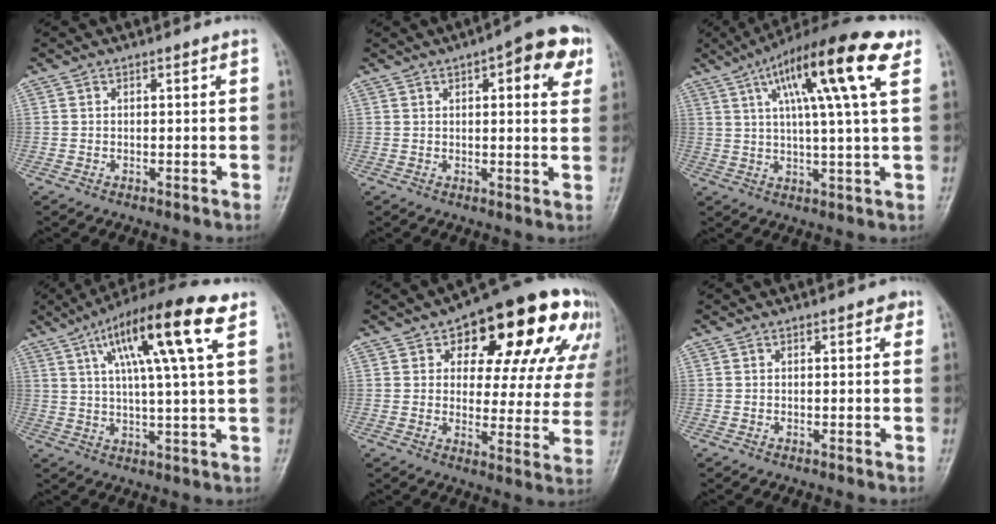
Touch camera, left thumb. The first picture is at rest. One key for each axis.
{"total": 10.0, "fx": 4.3, "fy": 3.5, "fz": 8.3, "tx": -0.077, "ty": -0.001, "tz": 0.046}
{"total": 17.4, "fx": 7.5, "fy": 2.5, "fz": 15.5, "tx": -0.243, "ty": 0.002, "tz": 0.113}
{"total": 16.1, "fx": 6.9, "fy": 2.1, "fz": 14.4, "tx": -0.244, "ty": 0.000, "tz": 0.112}
{"total": 22.6, "fx": 10.6, "fy": 11.0, "fz": 16.7, "tx": -0.168, "ty": 0.009, "tz": 0.143}
{"total": 1.2, "fx": 0.5, "fy": 0.7, "fz": 0.8, "tx": 0.000, "ty": 0.001, "tz": 0.002}